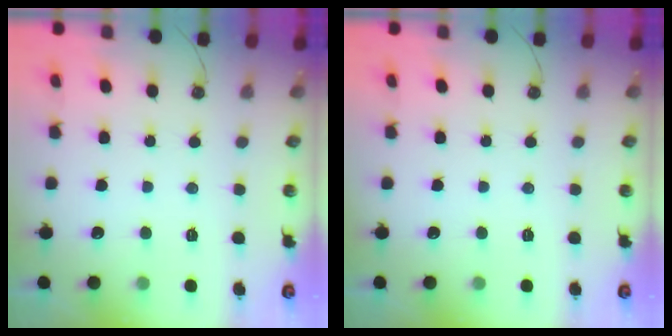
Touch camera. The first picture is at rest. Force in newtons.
{"total": 0.0}